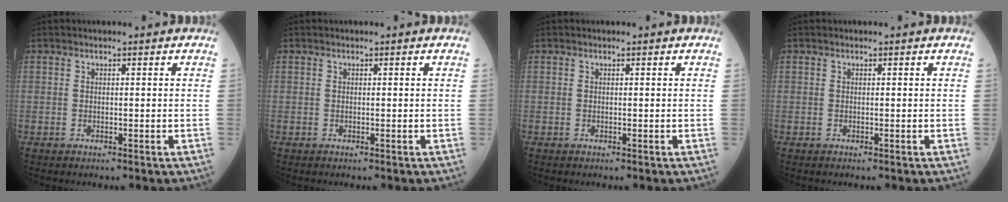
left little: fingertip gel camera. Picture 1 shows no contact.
{"total": 0.0}
{"total": 0.0}
{"total": 0.0}